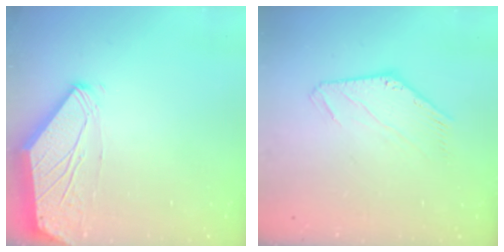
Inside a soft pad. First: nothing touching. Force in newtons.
{"total": 0.0}